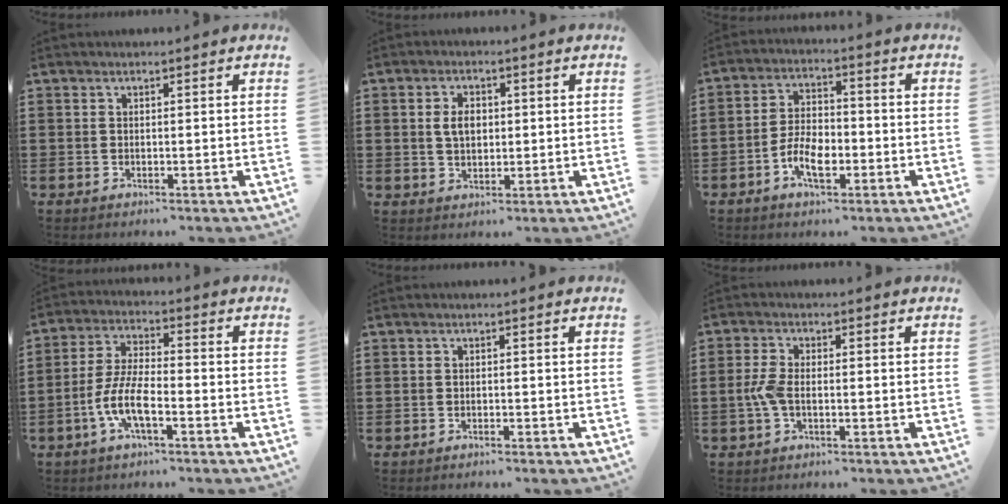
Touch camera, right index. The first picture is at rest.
{"total": 3.6, "force": [0.4, 2.3, 2.8], "torque": [-0.051, 0.008, 0.004]}
{"total": 6.2, "force": [-2.6, 3.2, 4.6], "torque": [-0.100, 0.005, -0.051]}
{"total": 7.2, "force": [-3.2, 2.1, 6.2], "torque": [-0.150, -0.013, -0.066]}
{"total": 0.7, "force": [-0.7, 0.0, 0.2], "torque": [-0.005, -0.002, -0.013]}
{"total": 3.5, "force": [-0.9, 1.5, 3.1], "torque": [-0.076, -0.004, -0.021]}